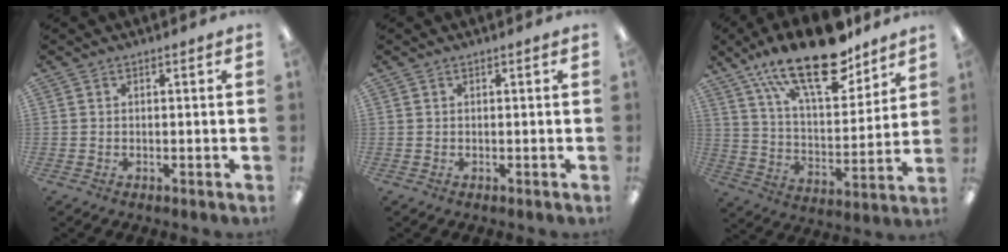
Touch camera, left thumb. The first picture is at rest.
{"total": 0.0}
{"total": 23.0, "force": [15.4, 9.0, 14.5], "torque": [-0.233, -0.085, 0.263]}